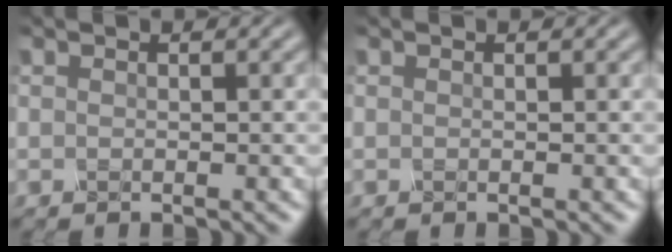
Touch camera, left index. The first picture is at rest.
{"total": 0.0}